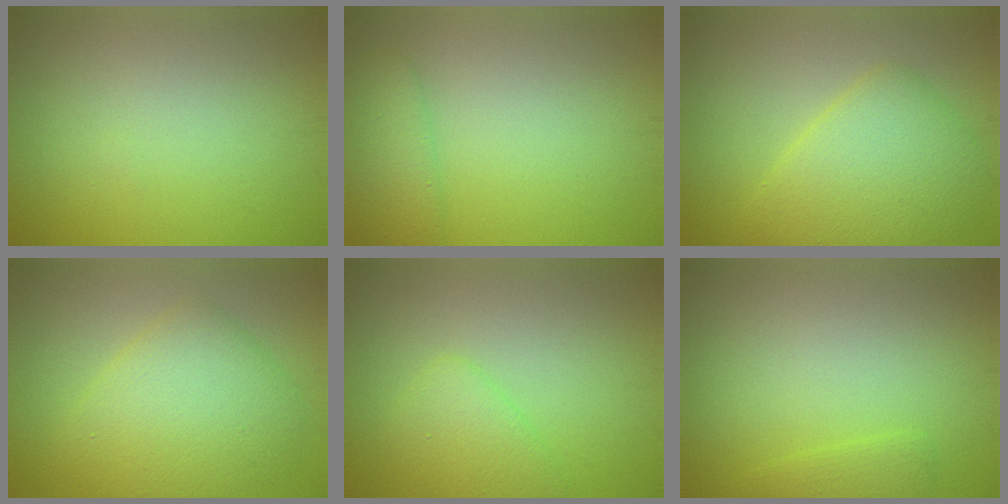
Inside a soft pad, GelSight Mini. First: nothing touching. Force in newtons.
{"total": 2.9, "press": 2.9, "slide": 0.3}
{"total": 6.1, "press": 6.1, "slide": 0.1}
{"total": 6.3, "press": 6.3, "slide": 0.1}
{"total": 2.6, "press": 2.6, "slide": 0.0}
{"total": 1.4, "press": 1.4, "slide": 0.1}